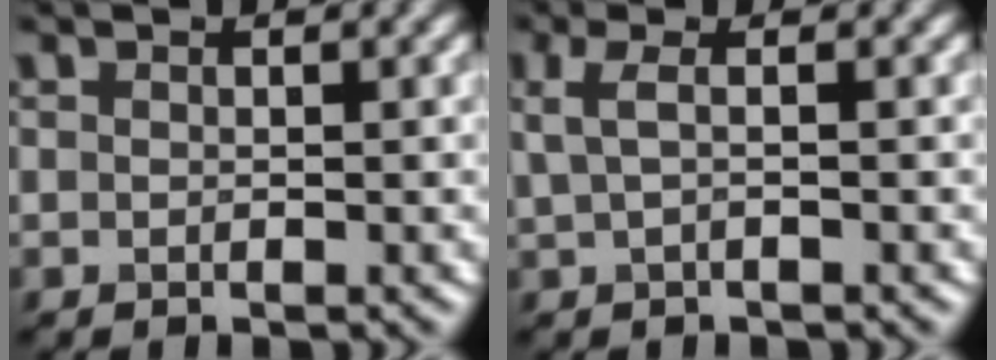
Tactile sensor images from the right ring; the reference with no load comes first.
{"total": 2.1, "force": [0.4, 0.6, 2.0], "torque": [-0.043, 0.004, 0.007]}